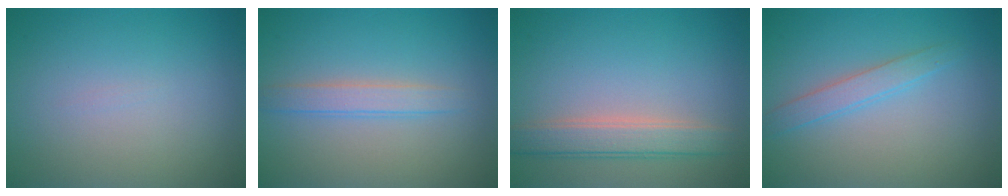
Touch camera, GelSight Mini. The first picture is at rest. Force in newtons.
{"total": 2.1, "press": 2.1, "slide": 0.1}
{"total": 3.3, "press": 3.3, "slide": 0.3}
{"total": 2.0, "press": 2.0, "slide": 0.0}